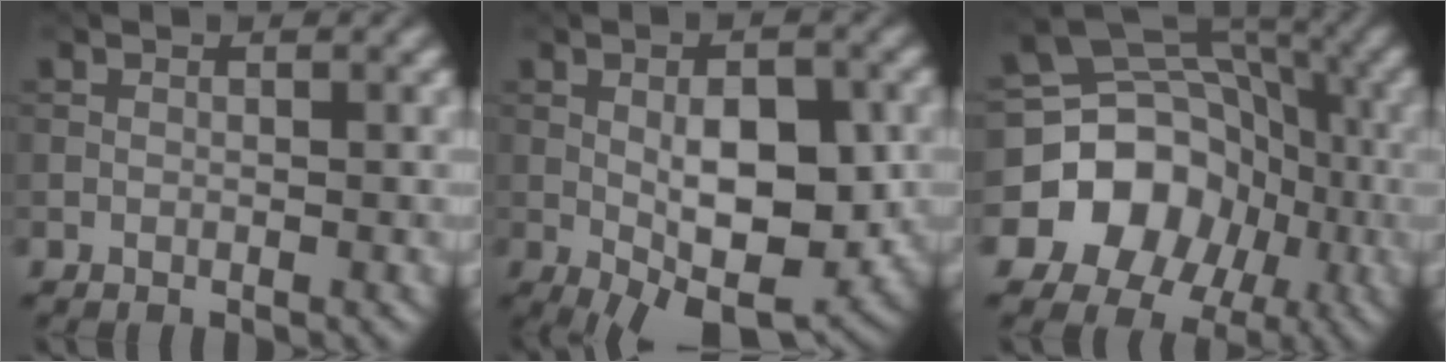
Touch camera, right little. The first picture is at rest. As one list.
[{"total": 8.6, "force": [-1.3, 3.8, 7.6], "torque": [-0.118, -0.003, -0.019]}, {"total": 12.2, "force": [-4.1, 10.5, 4.7], "torque": [-0.078, -0.009, -0.099]}]